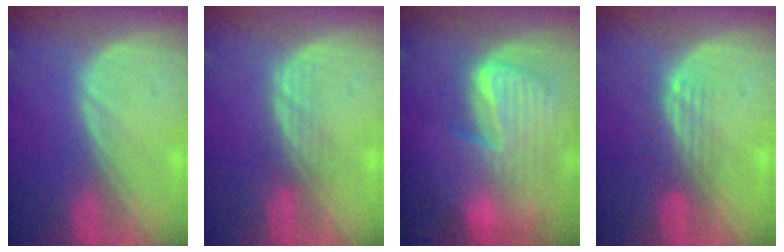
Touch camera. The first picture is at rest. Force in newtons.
{"total": 2.8, "press": 2.5, "slide": 1.2}
{"total": 10.1, "press": 8.7, "slide": 5.2}
{"total": 3.3, "press": 2.7, "slide": 1.9}